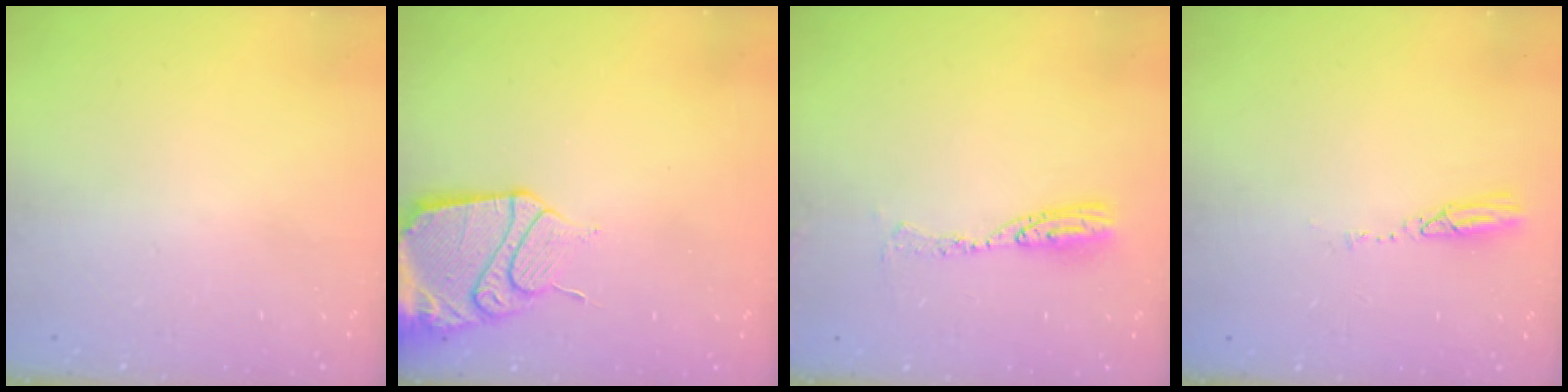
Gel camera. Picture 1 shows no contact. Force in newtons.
{"total": 15.2, "press": 15.1, "slide": 1.8}
{"total": 8.3, "press": 8.3, "slide": 0.8}
{"total": 3.7, "press": 3.7, "slide": 0.2}